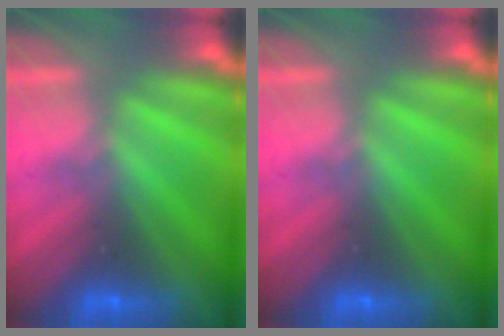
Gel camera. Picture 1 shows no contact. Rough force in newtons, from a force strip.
{"total": 0.0}